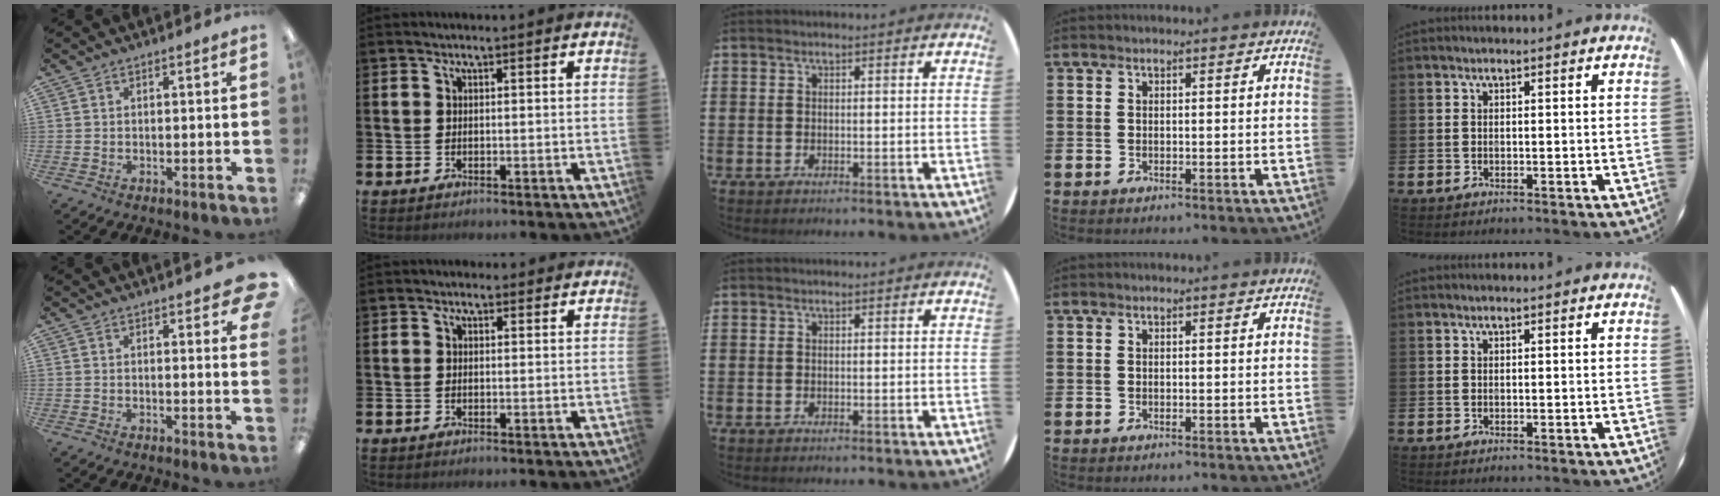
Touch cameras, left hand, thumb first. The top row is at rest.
{"thumb": {"total": 4.7, "force": [3.1, 1.2, 3.3], "torque": [-0.040, -0.017, 0.048]}, "index": {"total": 0.8, "force": [0.5, 0.6, 0.1], "torque": [0.013, 0.004, 0.005]}}